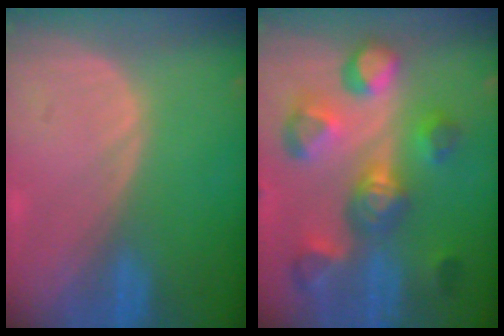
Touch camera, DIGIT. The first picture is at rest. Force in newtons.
{"total": 11.0, "press": 9.9, "slide": 4.7}